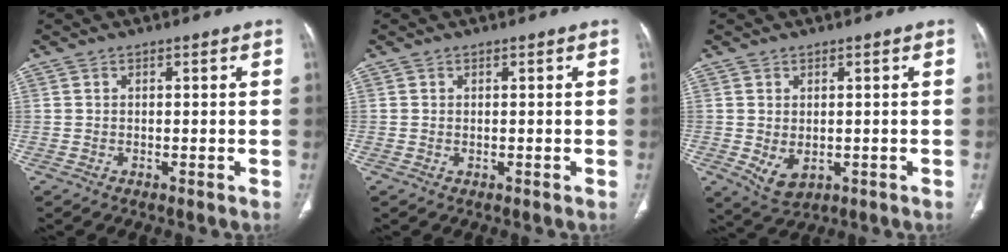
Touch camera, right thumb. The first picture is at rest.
{"total": 0.0}
{"total": 4.7, "force": [-0.6, 3.1, 3.4], "torque": [-0.054, -0.009, 0.007]}